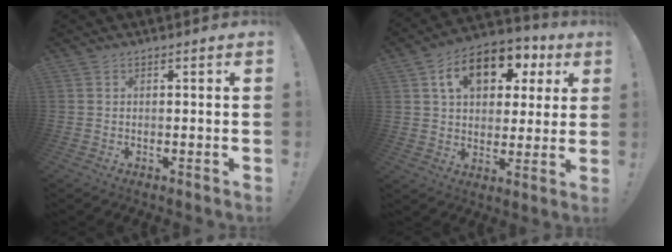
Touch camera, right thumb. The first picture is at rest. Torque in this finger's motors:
{"motor_torque": [0.76, 0.78, 0.15, 0.15, 0.12]}